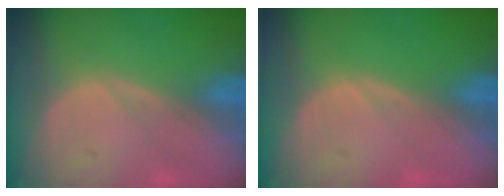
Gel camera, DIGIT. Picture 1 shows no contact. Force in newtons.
{"total": 0.0}